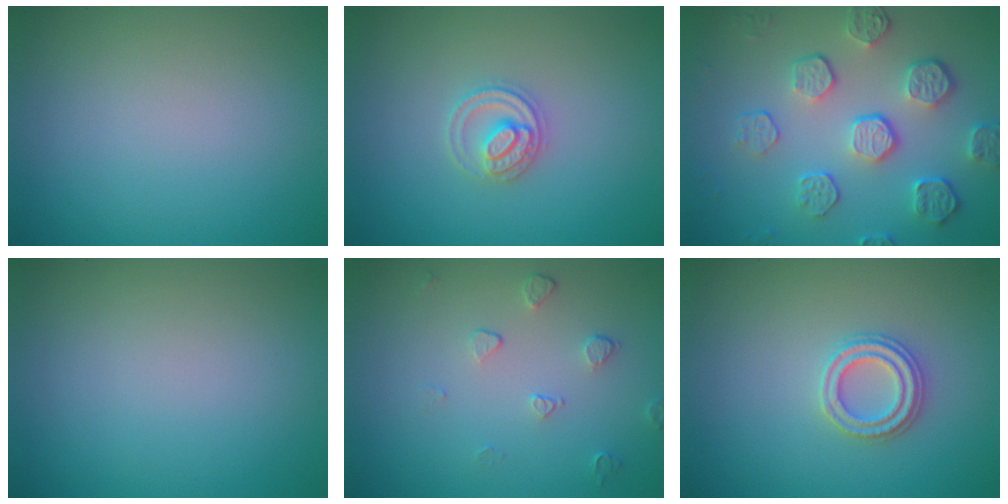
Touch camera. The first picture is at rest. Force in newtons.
{"total": 2.5, "press": 2.4, "slide": 0.3}
{"total": 5.7, "press": 4.1, "slide": 3.9}
{"total": 0.0}
{"total": 1.5, "press": 0.9, "slide": 1.1}
{"total": 2.4, "press": 2.4, "slide": 0.2}